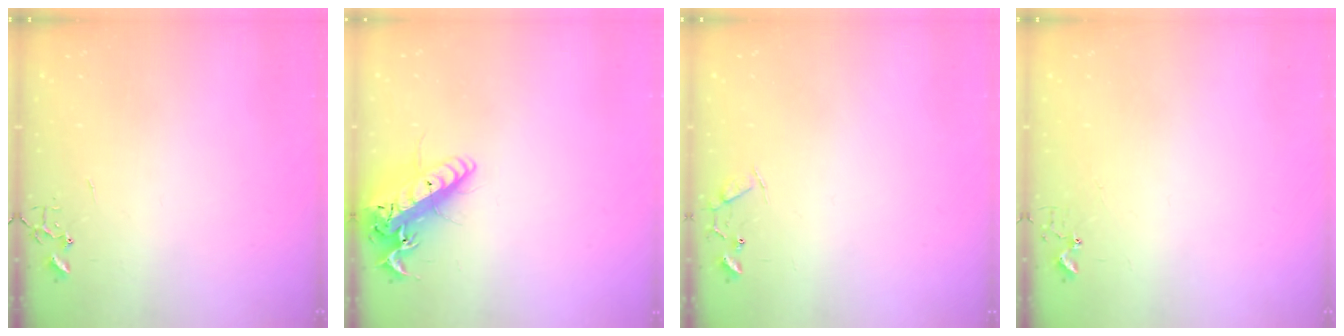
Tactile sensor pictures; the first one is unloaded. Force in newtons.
{"total": 19.7, "press": 19.5, "slide": 2.7}
{"total": 7.7, "press": 7.6, "slide": 0.5}
{"total": 2.7, "press": 2.7, "slide": 0.2}